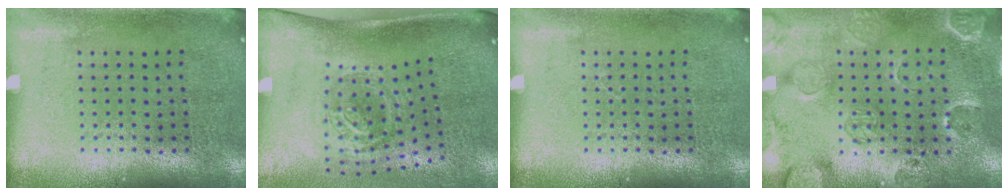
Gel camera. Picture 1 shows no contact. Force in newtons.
{"total": 1.9, "press": 1.2, "slide": 1.5}
{"total": 0.0}
{"total": 2.5, "press": 2.1, "slide": 1.4}